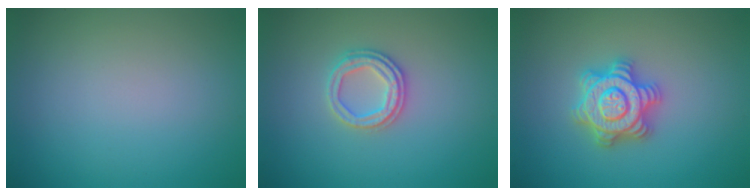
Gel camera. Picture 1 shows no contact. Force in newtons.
{"total": 2.5, "press": 2.4, "slide": 0.6}
{"total": 4.8, "press": 4.8, "slide": 0.6}